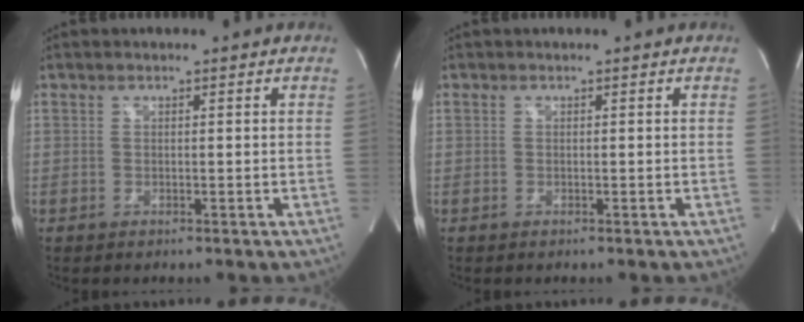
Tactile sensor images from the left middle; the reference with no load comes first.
{"total": 0.0}